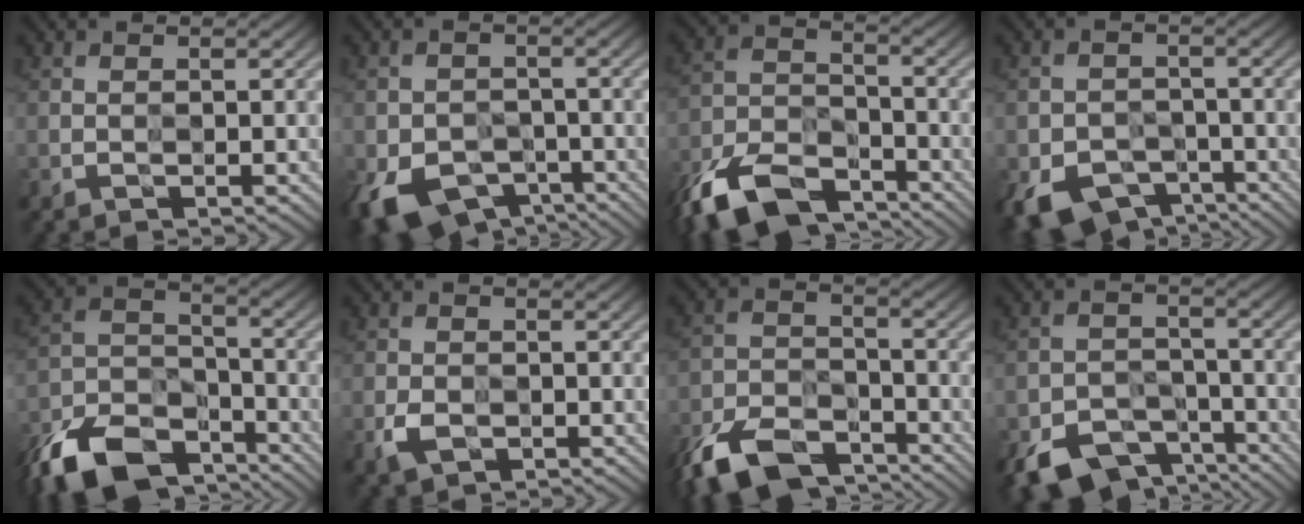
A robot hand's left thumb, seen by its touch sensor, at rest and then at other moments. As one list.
[{"total": 6.0, "force": [-3.6, 4.5, 1.7], "torque": [-0.040, -0.018, -0.061]}, {"total": 9.7, "force": [-8.0, 4.2, 3.7], "torque": [-0.079, -0.006, -0.170]}, {"total": 5.0, "force": [-3.4, 3.6, 0.7], "torque": [-0.014, -0.011, -0.057]}, {"total": 11.1, "force": [-9.0, 5.2, 3.9], "torque": [-0.091, -0.009, -0.183]}, {"total": 1.7, "force": [-0.9, 1.5, 0.0], "torque": [-0.003, -0.008, -0.017]}, {"total": 8.4, "force": [-7.0, 3.6, 2.8], "torque": [-0.062, -0.006, -0.148]}, {"total": 6.1, "force": [-4.7, 3.6, 1.1], "torque": [-0.018, -0.010, -0.086]}]